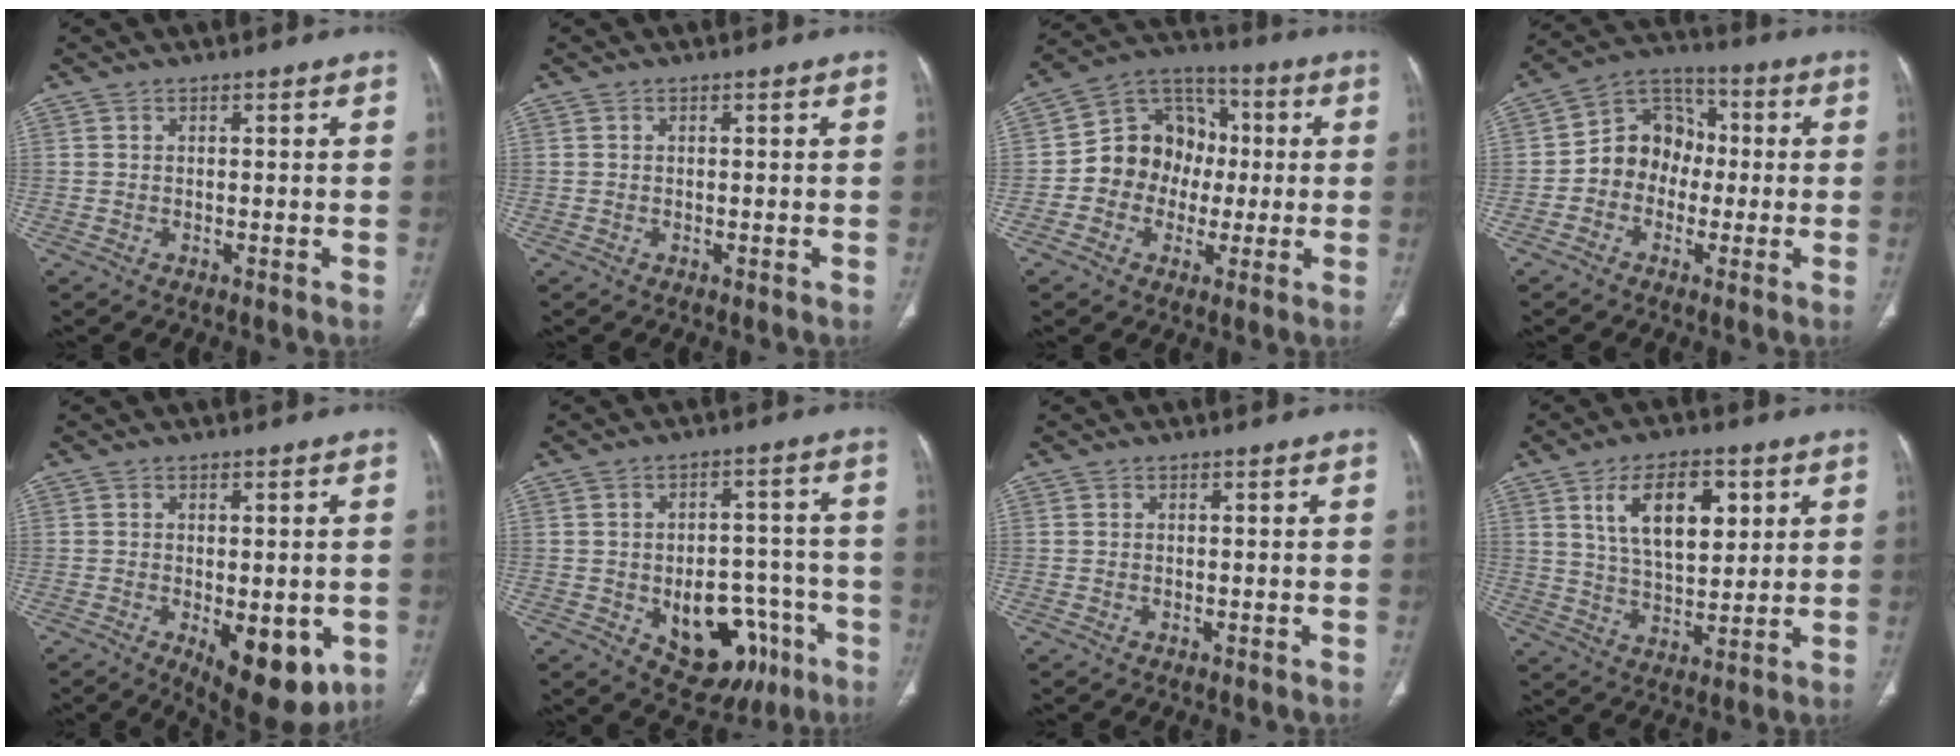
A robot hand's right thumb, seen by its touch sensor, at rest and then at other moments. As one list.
[{"total": 0.0}, {"total": 13.4, "force": [-0.9, 11.7, 6.4], "torque": [-0.058, 0.034, -0.025]}, {"total": 10.6, "force": [-1.2, 8.9, 5.5], "torque": [-0.049, 0.035, -0.036]}, {"total": 11.7, "force": [-3.7, 5.4, 9.7], "torque": [-0.110, -0.011, -0.037]}, {"total": 15.4, "force": [-6.0, 9.8, 10.3], "torque": [-0.095, 0.039, -0.068]}, {"total": 0.0}, {"total": 13.2, "force": [4.9, 6.9, 10.2], "torque": [-0.142, -0.016, 0.092]}]